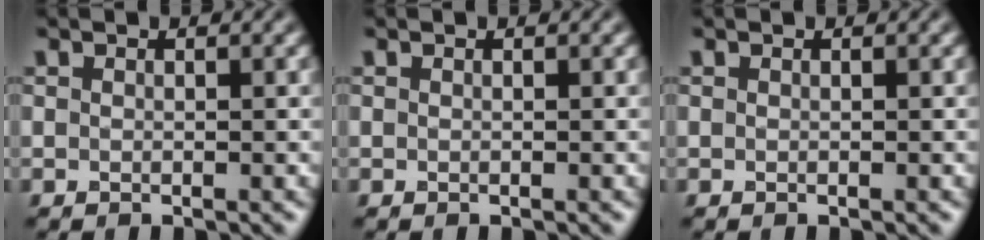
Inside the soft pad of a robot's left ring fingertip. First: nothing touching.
{"total": 0.0}
{"total": 0.0}